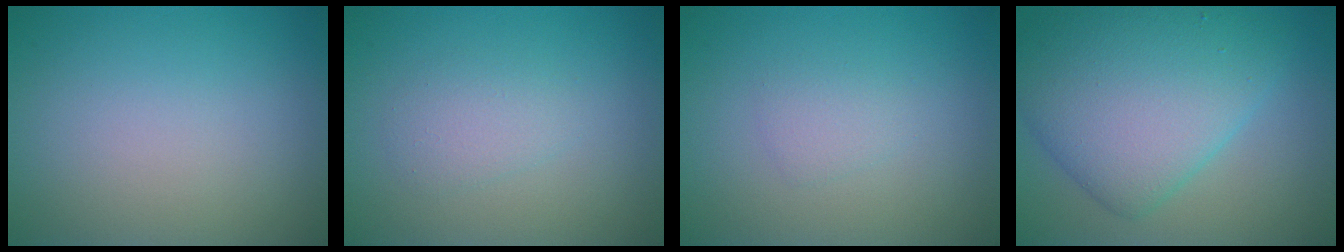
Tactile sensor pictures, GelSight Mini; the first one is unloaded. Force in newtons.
{"total": 1.8, "press": 1.8, "slide": 0.1}
{"total": 1.2, "press": 1.2, "slide": 0.0}
{"total": 8.5, "press": 8.5, "slide": 0.4}